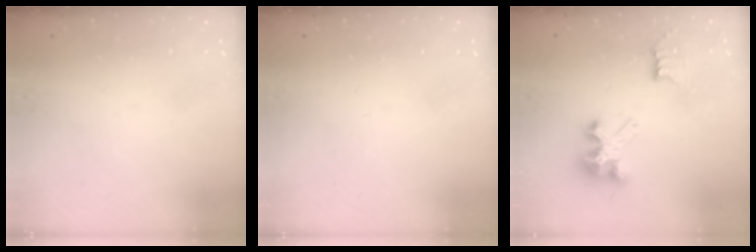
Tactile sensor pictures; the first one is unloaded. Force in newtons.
{"total": 0.0}
{"total": 7.0, "press": 7.0, "slide": 0.2}